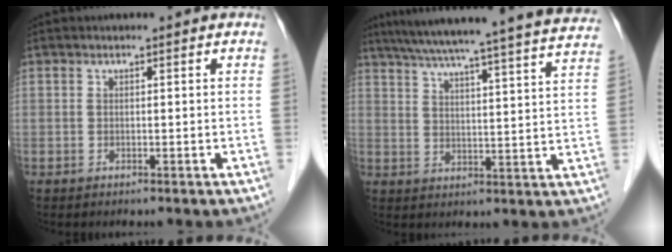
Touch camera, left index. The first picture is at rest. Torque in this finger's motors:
{"motor_torque": [0.44, -1.48, 0.37, 0.07]}